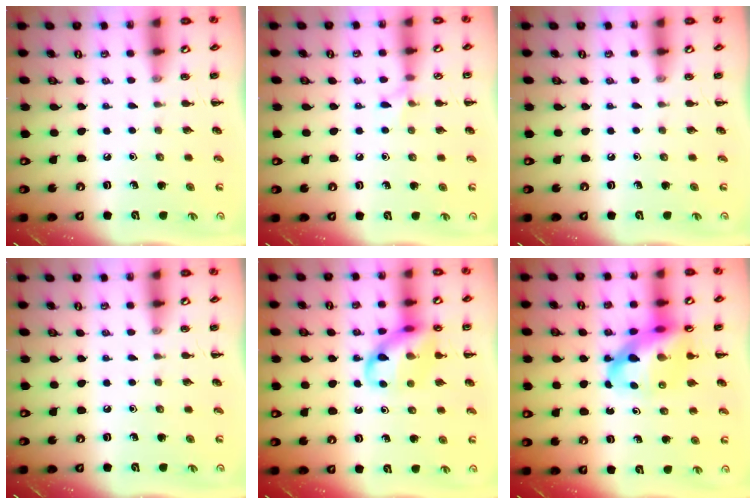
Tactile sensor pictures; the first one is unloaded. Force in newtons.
{"total": 5.3, "press": 4.9, "slide": 1.9}
{"total": 0.0}
{"total": 0.0}
{"total": 12.4, "press": 12.2, "slide": 2.0}
{"total": 13.8, "press": 13.3, "slide": 3.5}